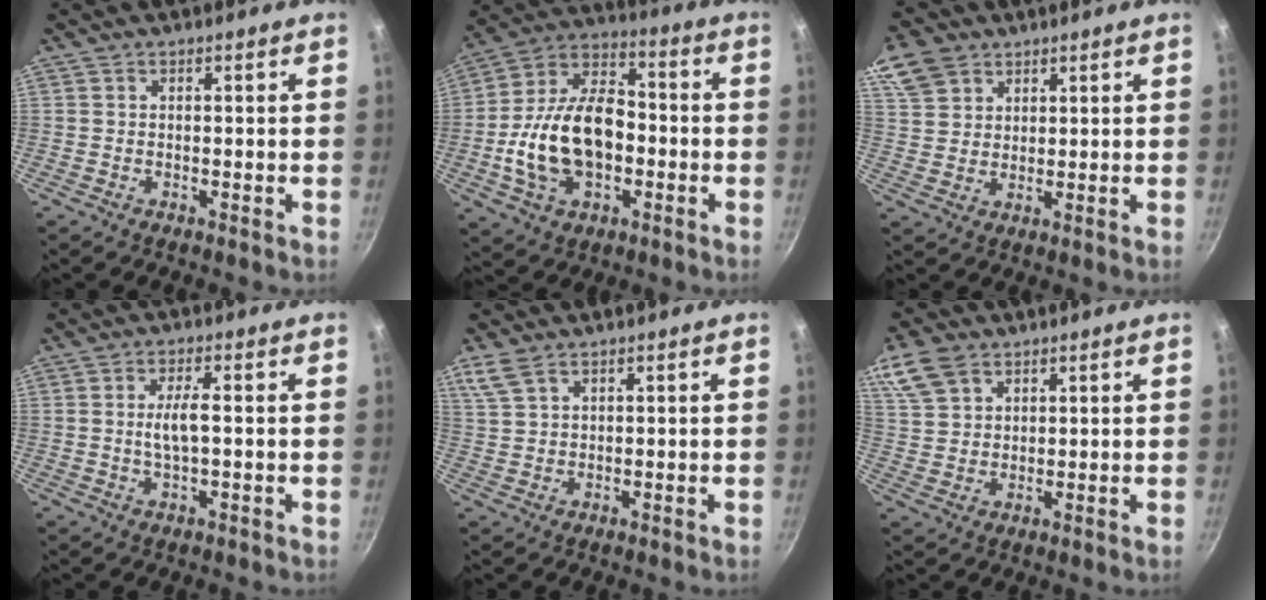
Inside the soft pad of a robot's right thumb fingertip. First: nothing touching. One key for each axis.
{"total": 19.1, "fx": -3.1, "fy": 12.1, "fz": 14.4, "tx": -0.238, "ty": 0.042, "tz": -0.060}
{"total": 8.8, "fx": 5.2, "fy": 6.3, "fz": 3.3, "tx": -0.050, "ty": -0.007, "tz": 0.099}
{"total": 4.4, "fx": 0.0, "fy": 1.1, "fz": 4.2, "tx": -0.082, "ty": 0.007, "tz": 0.002}
{"total": 4.2, "fx": 2.8, "fy": 2.1, "fz": 2.4, "tx": -0.049, "ty": -0.003, "tz": 0.064}
{"total": 8.4, "fx": 5.0, "fy": 5.4, "fz": 4.1, "tx": -0.071, "ty": -0.005, "tz": 0.102}